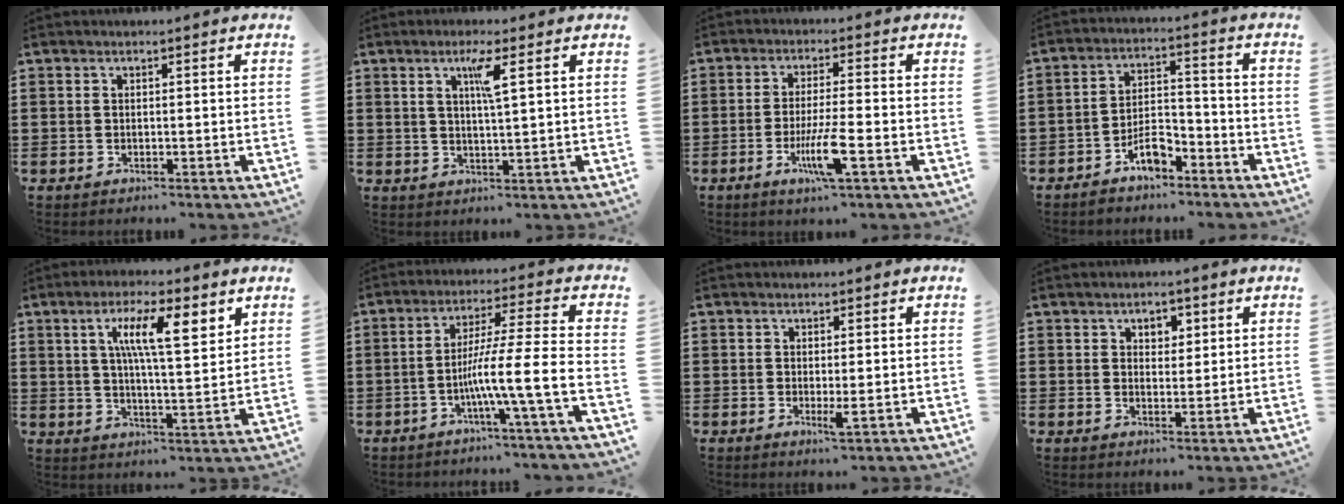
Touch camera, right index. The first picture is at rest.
{"total": 4.1, "force": [1.7, 0.1, 3.8], "torque": [-0.079, 0.000, 0.025]}
{"total": 7.1, "force": [-2.9, 0.7, 6.5], "torque": [-0.123, -0.014, -0.052]}
{"total": 5.6, "force": [-4.0, 2.4, 3.1], "torque": [-0.057, 0.014, -0.075]}
{"total": 10.2, "force": [4.3, 2.3, 8.9], "torque": [-0.164, 0.004, 0.067]}
{"total": 9.2, "force": [-3.8, -0.3, 8.4], "torque": [-0.143, -0.003, -0.072]}
{"total": 2.0, "force": [-0.4, 0.3, 2.0], "torque": [-0.035, -0.006, -0.004]}
{"total": 2.5, "force": [1.4, 1.8, 1.1], "torque": [-0.021, 0.007, 0.022]}